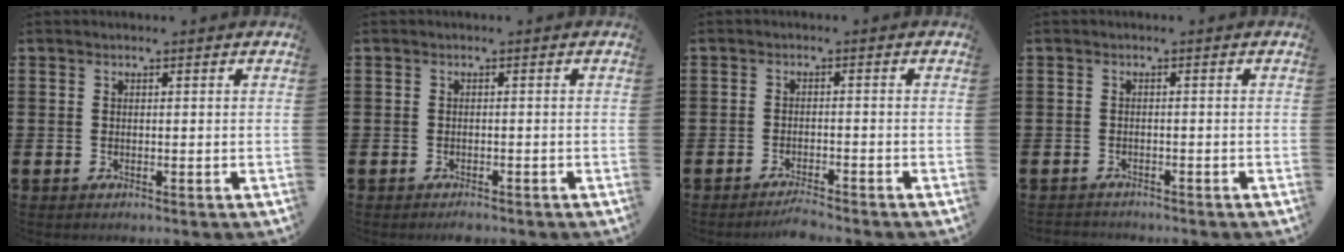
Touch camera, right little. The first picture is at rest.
{"total": 0.7, "force": [-0.6, 0.2, 0.2], "torque": [-0.006, -0.002, -0.012]}
{"total": 1.8, "force": [-1.8, -0.1, 0.5], "torque": [-0.010, 0.004, -0.035]}
{"total": 0.9, "force": [-0.9, 0.1, -0.1], "torque": [-0.001, 0.001, -0.019]}